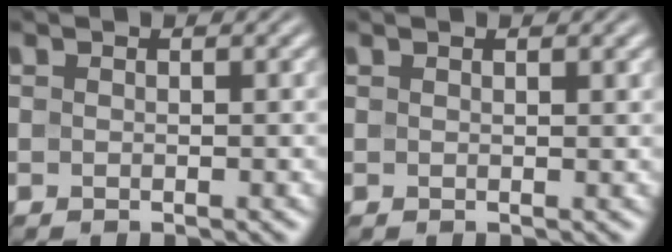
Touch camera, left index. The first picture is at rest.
{"total": 0.8, "force": [0.6, 0.1, 0.5], "torque": [-0.004, 0.002, 0.010]}